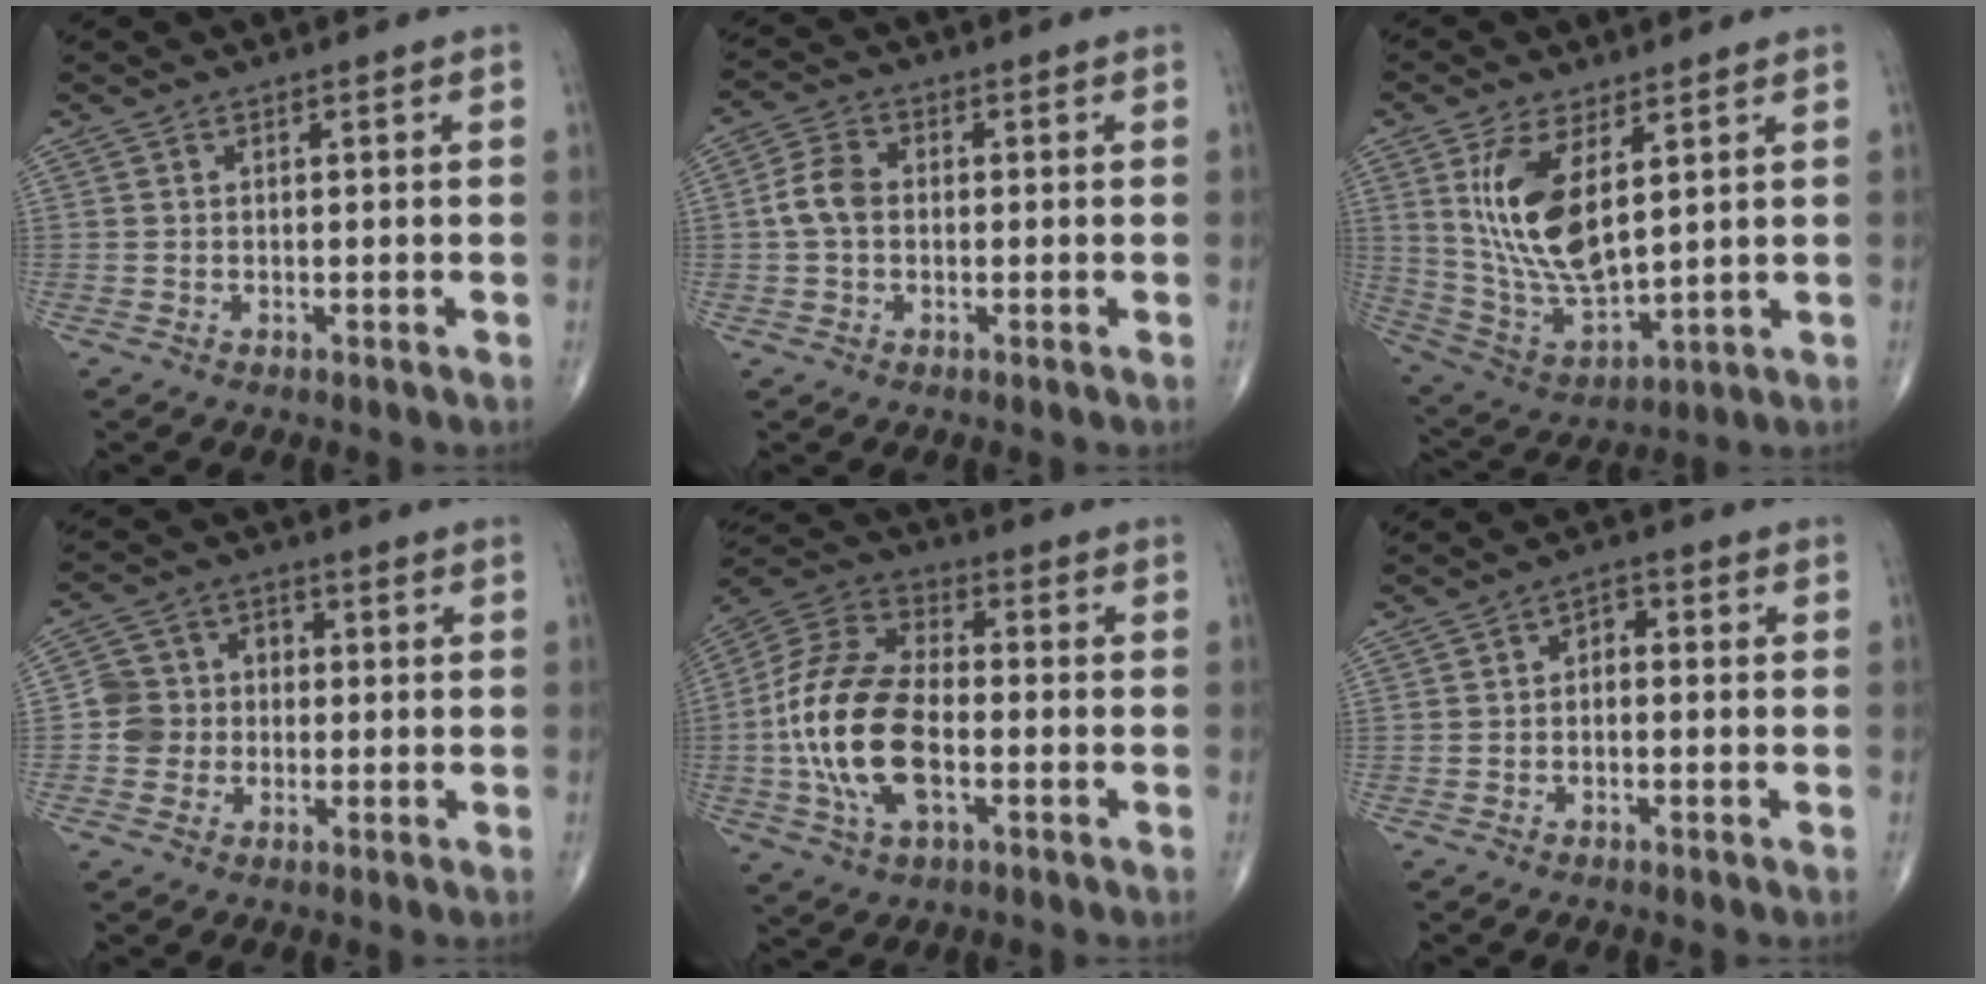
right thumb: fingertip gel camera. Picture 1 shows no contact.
{"total": 5.3, "force": [-0.2, 3.8, 3.7], "torque": [-0.074, 0.016, -0.011]}
{"total": 15.2, "force": [4.6, 6.8, 12.8], "torque": [-0.241, -0.025, 0.108]}
{"total": 6.8, "force": [-0.8, 6.4, 2.0], "torque": [-0.003, 0.025, -0.023]}
{"total": 18.9, "force": [-3.2, 10.2, 15.6], "torque": [-0.318, 0.023, -0.062]}
{"total": 2.6, "force": [-0.4, 1.8, 1.9], "torque": [-0.011, 0.016, -0.017]}